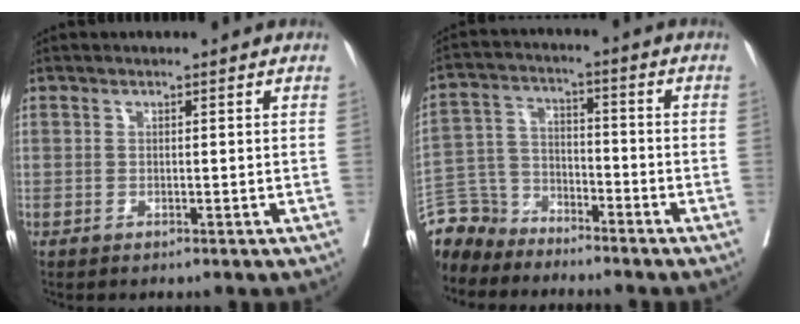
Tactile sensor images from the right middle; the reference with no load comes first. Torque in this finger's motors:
{"motor_torque": [0.37, -0.32, 0.14, 0.00]}